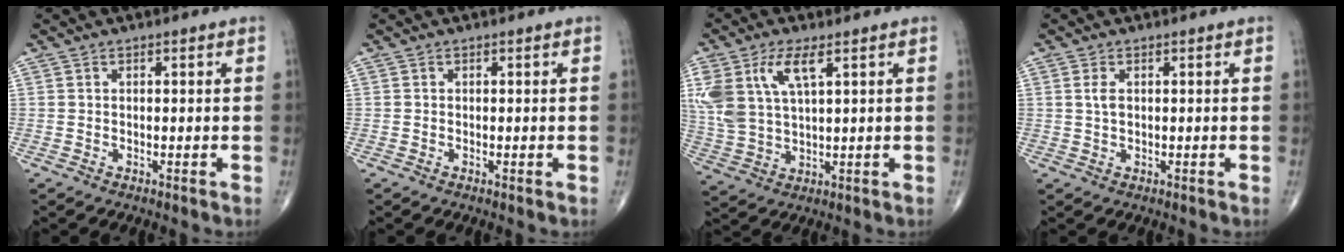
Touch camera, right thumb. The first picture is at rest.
{"total": 0.0}
{"total": 11.7, "force": [4.9, 5.2, 9.3], "torque": [-0.211, -0.005, 0.104]}
{"total": 2.1, "force": [0.6, 1.2, 1.7], "torque": [-0.037, -0.001, 0.012]}